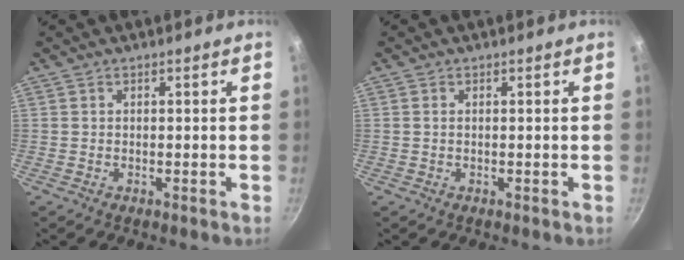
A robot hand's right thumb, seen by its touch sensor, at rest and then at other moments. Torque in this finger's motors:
{"motor_torque": [-0.35, -0.05, -0.31, 0.15, -0.03]}